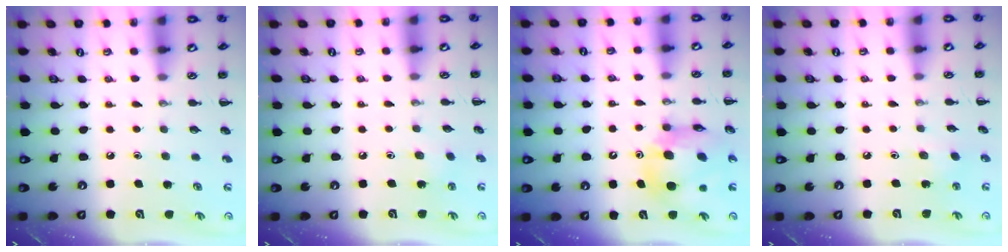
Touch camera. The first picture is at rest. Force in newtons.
{"total": 2.2, "press": 2.0, "slide": 0.8}
{"total": 11.9, "press": 11.5, "slide": 3.3}
{"total": 2.6, "press": 2.5, "slide": 0.7}